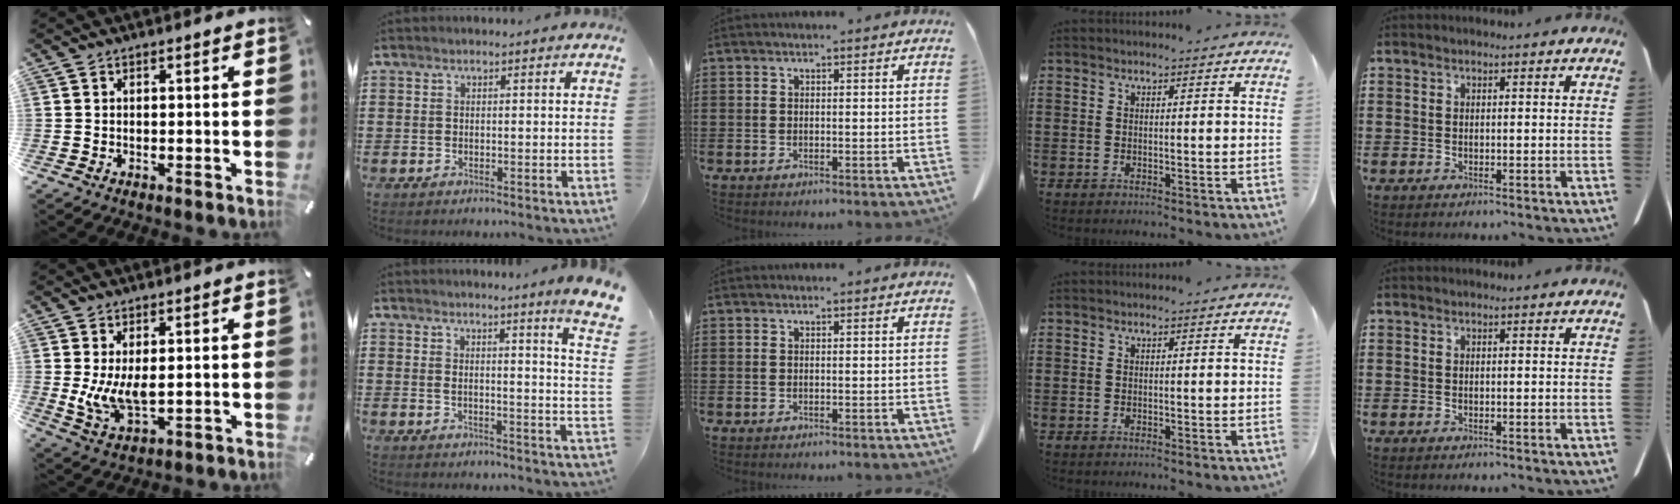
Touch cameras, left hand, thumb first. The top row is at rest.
{"thumb": {"total": 7.8, "force": [0.9, 4.2, 6.5], "torque": [-0.145, -0.012, 0.013]}, "index": {"total": 4.0, "force": [3.0, -1.2, 2.2], "torque": [-0.056, -0.028, 0.045]}}